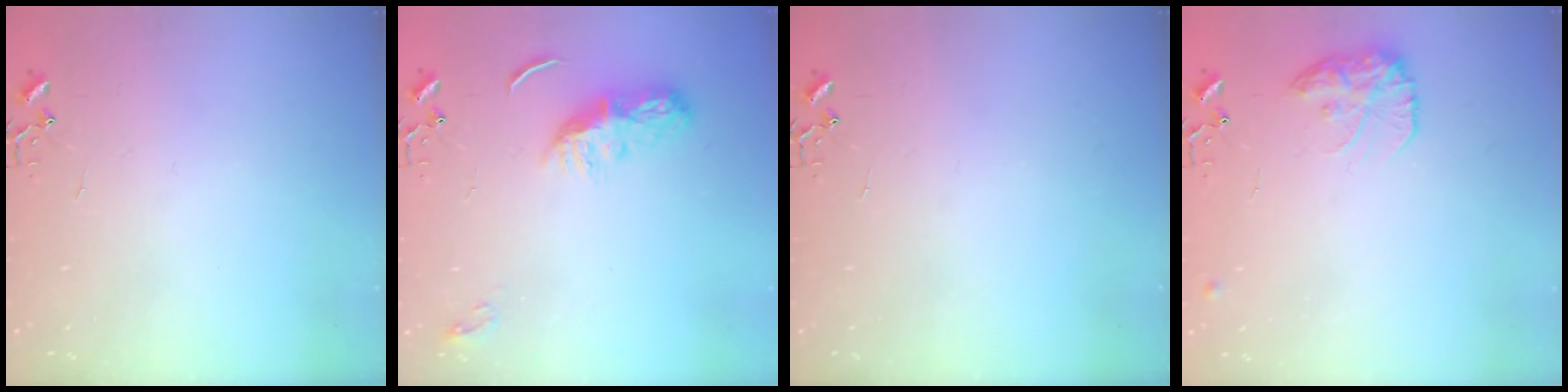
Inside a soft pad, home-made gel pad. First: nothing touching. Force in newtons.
{"total": 8.9, "press": 8.9, "slide": 0.1}
{"total": 0.0}
{"total": 13.1, "press": 13.0, "slide": 0.7}